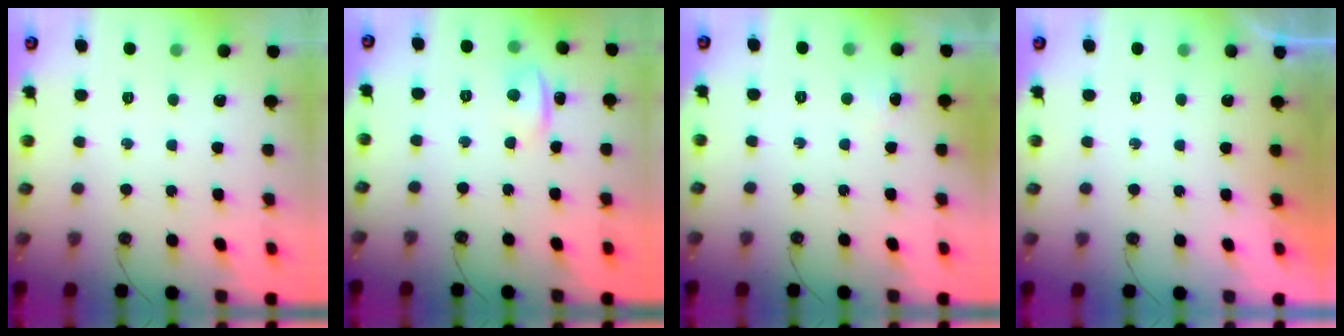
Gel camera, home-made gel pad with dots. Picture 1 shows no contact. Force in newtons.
{"total": 2.2, "press": 1.7, "slide": 1.5}
{"total": 2.3, "press": 2.0, "slide": 1.0}
{"total": 0.0}